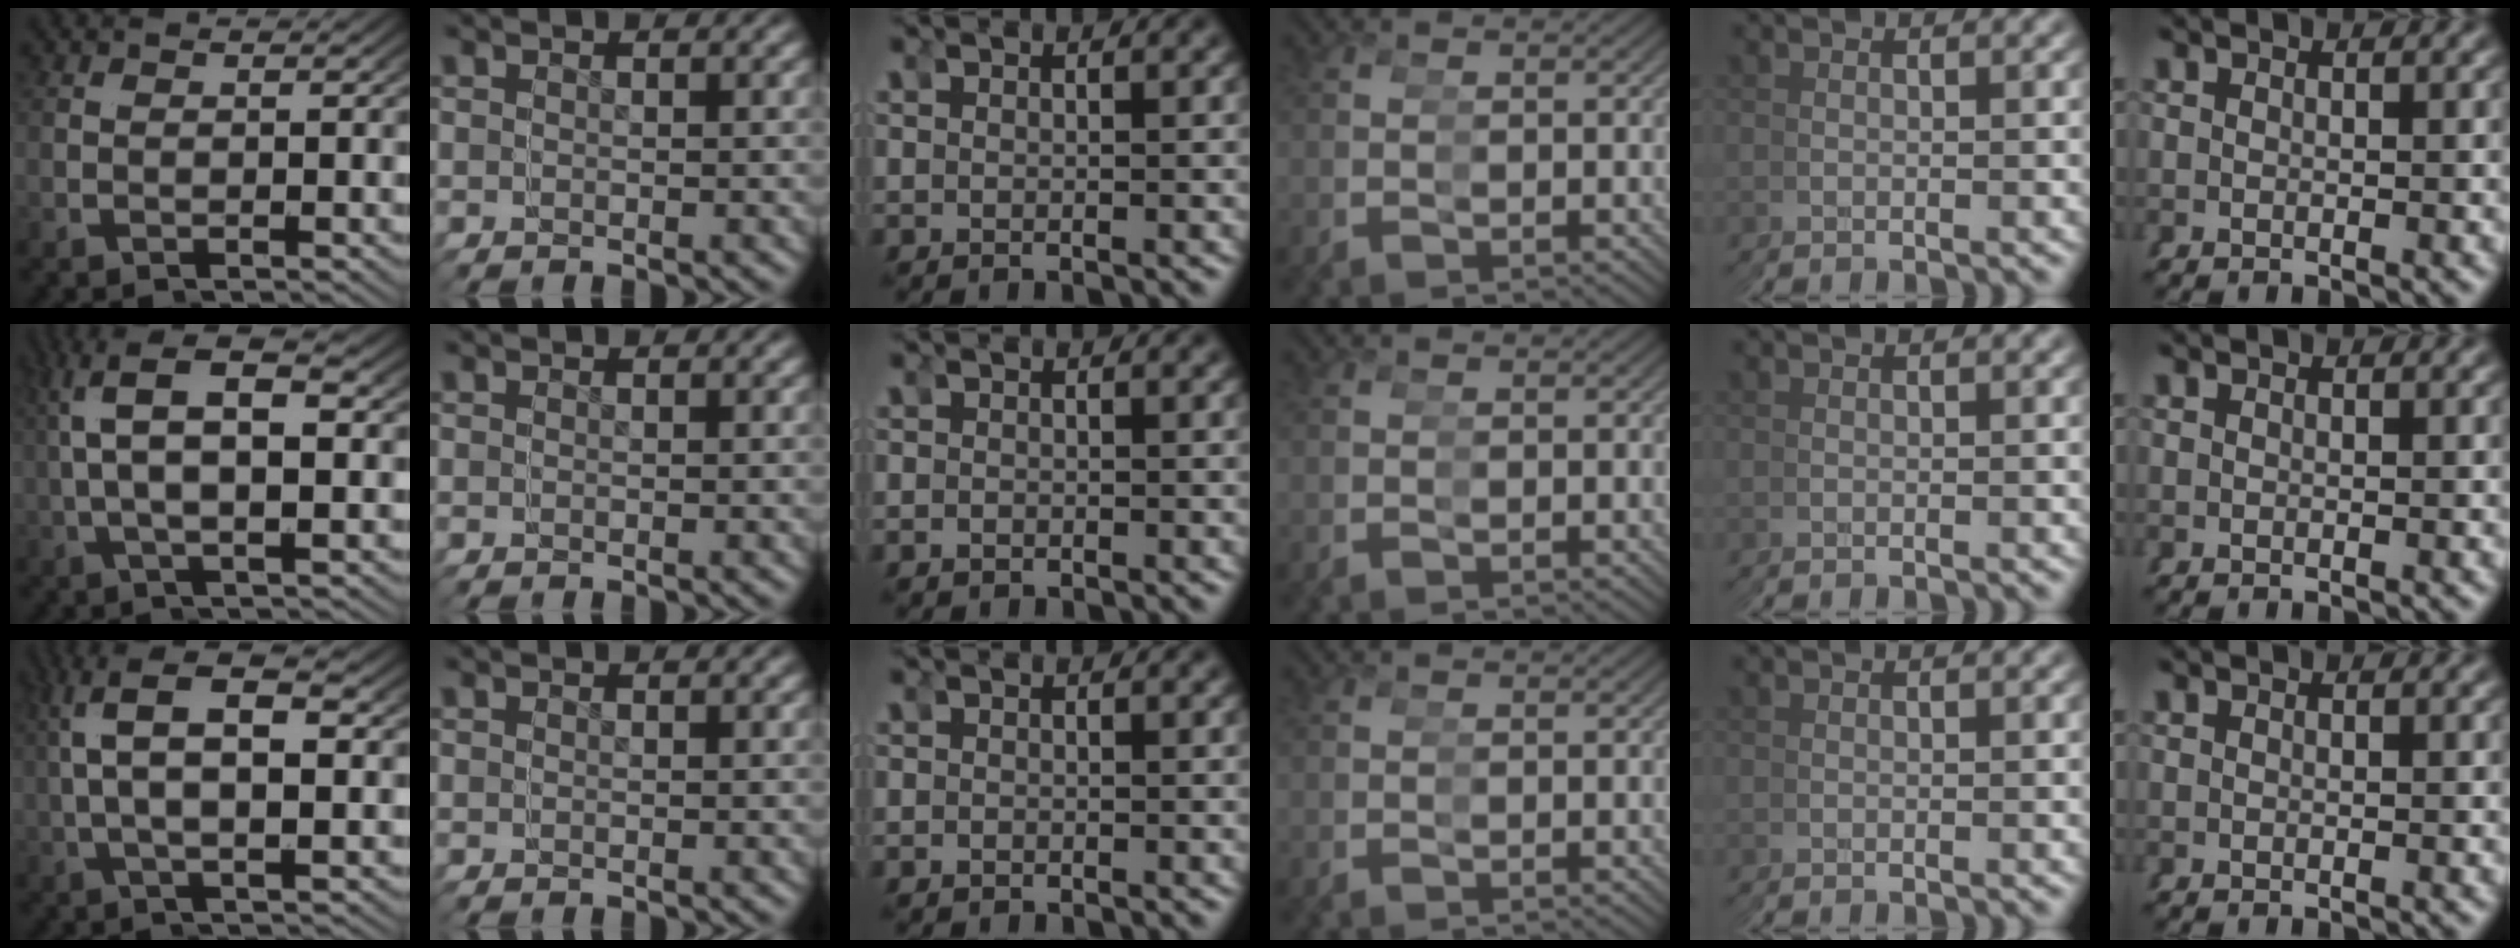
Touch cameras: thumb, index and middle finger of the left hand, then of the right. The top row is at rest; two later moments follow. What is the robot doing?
{"motion": "grasp_and_lifting", "object": "bandage"}